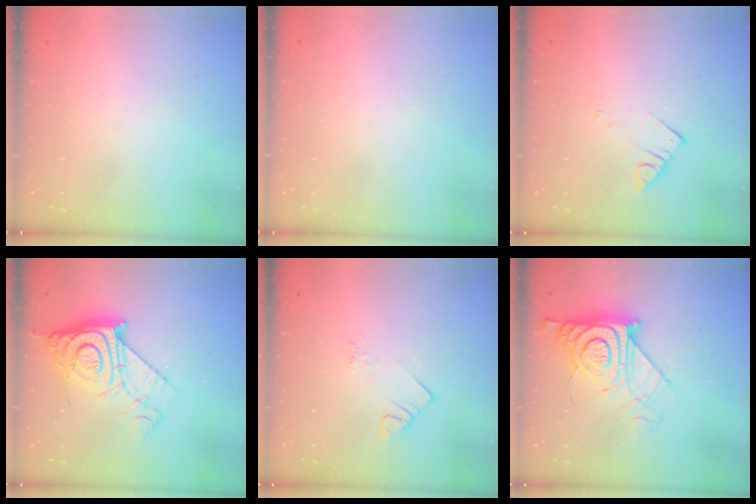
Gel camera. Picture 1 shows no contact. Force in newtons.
{"total": 1.6, "press": 1.6, "slide": 0.1}
{"total": 2.7, "press": 2.7, "slide": 0.2}
{"total": 13.6, "press": 13.6, "slide": 1.3}
{"total": 2.1, "press": 2.1, "slide": 0.4}
{"total": 14.0, "press": 13.9, "slide": 1.4}